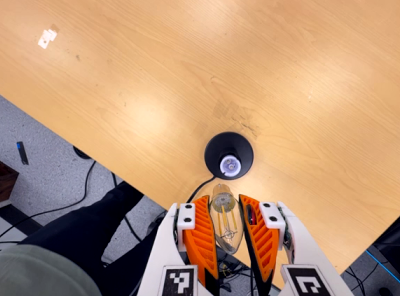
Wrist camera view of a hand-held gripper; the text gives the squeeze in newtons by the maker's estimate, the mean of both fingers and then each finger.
{"total": 20.2, "left": 22.2, "right": 18.3}